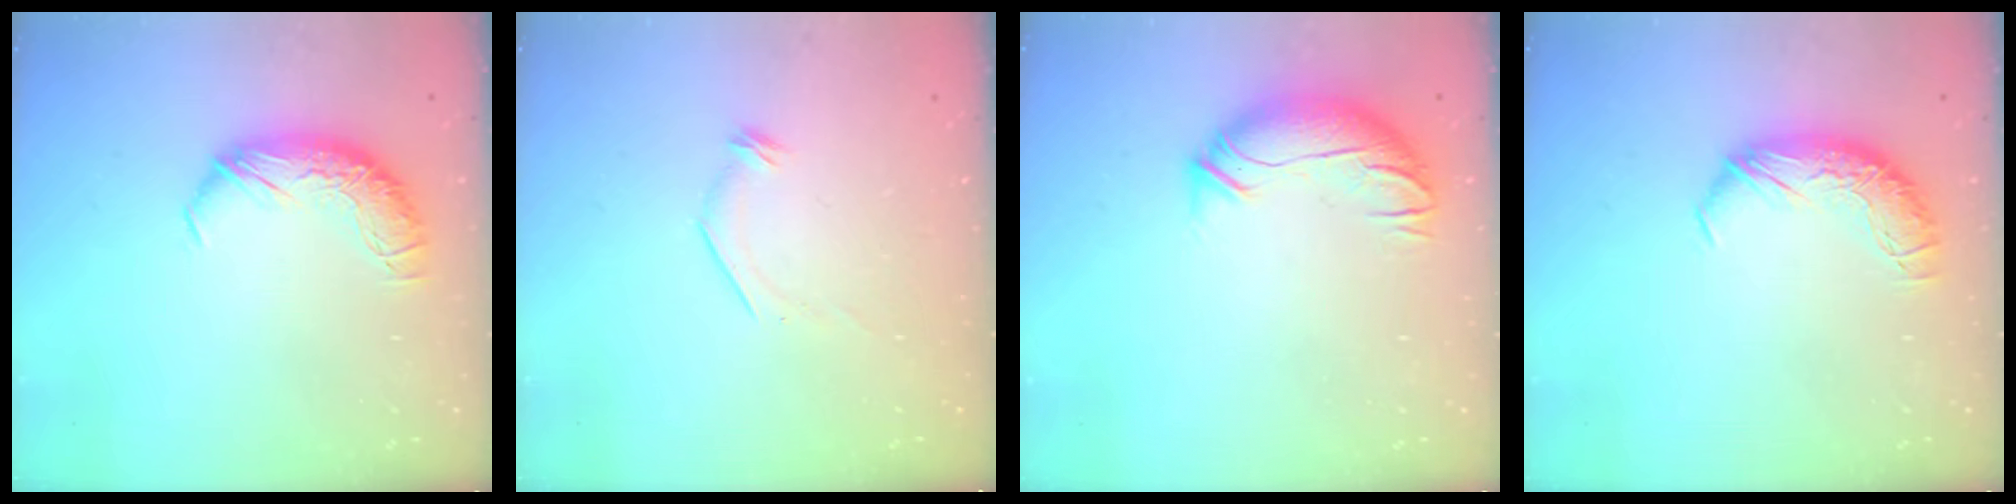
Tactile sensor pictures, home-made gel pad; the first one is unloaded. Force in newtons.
{"total": 6.7, "press": 6.7, "slide": 1.1}
{"total": 3.6, "press": 2.4, "slide": 2.7}
{"total": 0.0}